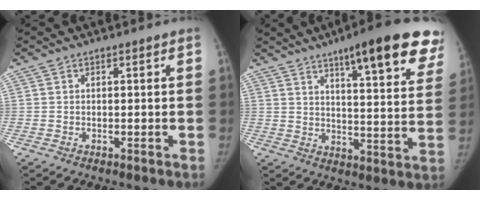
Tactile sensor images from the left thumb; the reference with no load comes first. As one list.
[{"total": 21.6, "force": [13.5, 4.7, 16.3], "torque": [-0.188, -0.046, 0.173]}]